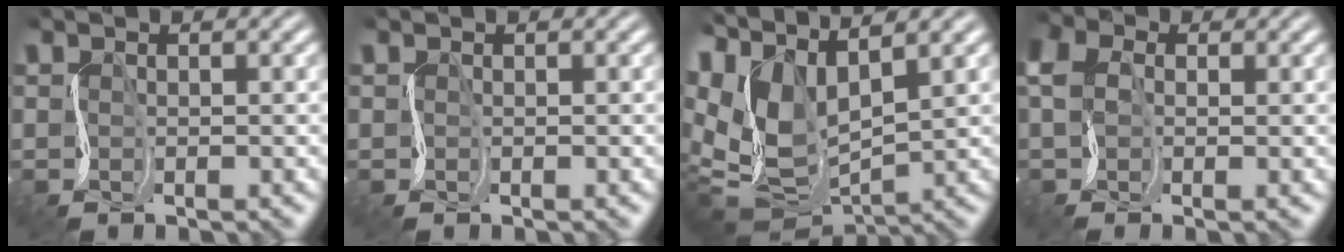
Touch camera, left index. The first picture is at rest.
{"total": 0.0}
{"total": 7.7, "force": [2.8, 3.6, 6.1], "torque": [-0.142, -0.005, 0.058]}
{"total": 4.8, "force": [0.5, 3.4, 3.3], "torque": [-0.067, 0.025, -0.009]}